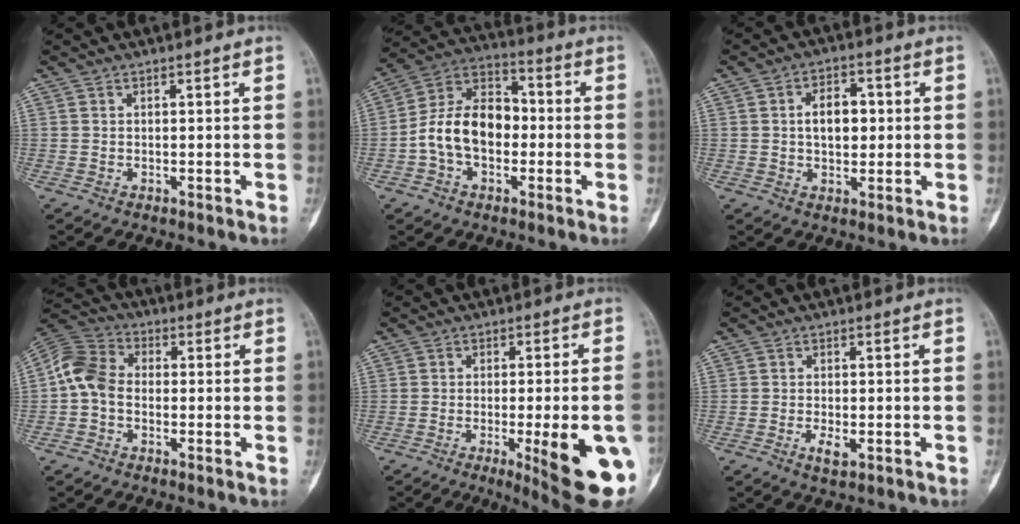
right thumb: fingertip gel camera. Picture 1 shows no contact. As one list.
[{"total": 13.6, "force": [-2.0, 9.3, 9.7], "torque": [-0.157, 0.044, -0.047]}, {"total": 7.0, "force": [0.6, 4.4, 5.4], "torque": [-0.060, 0.007, 0.008]}, {"total": 8.5, "force": [-0.8, 6.5, 5.4], "torque": [-0.097, 0.025, -0.031]}, {"total": 17.2, "force": [-5.5, 3.7, 15.8], "torque": [-0.159, -0.001, -0.057]}, {"total": 2.9, "force": [-1.1, 1.2, 2.4], "torque": [-0.045, -0.002, -0.018]}]